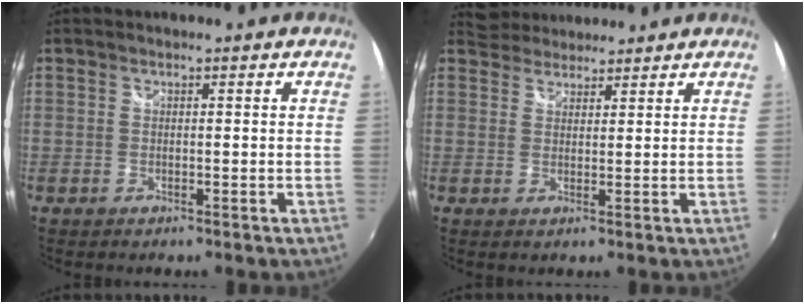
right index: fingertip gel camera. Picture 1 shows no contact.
{"total": 4.5, "force": [4.2, 1.7, 0.0], "torque": [0.001, 0.019, 0.066]}